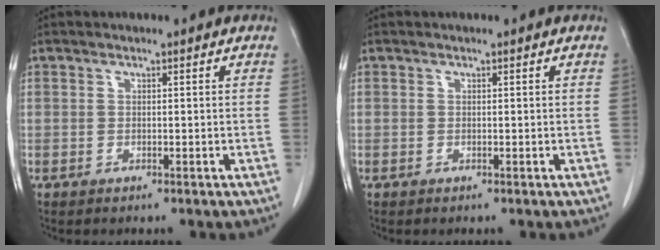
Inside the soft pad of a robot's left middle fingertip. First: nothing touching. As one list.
[{"total": 0.0}]